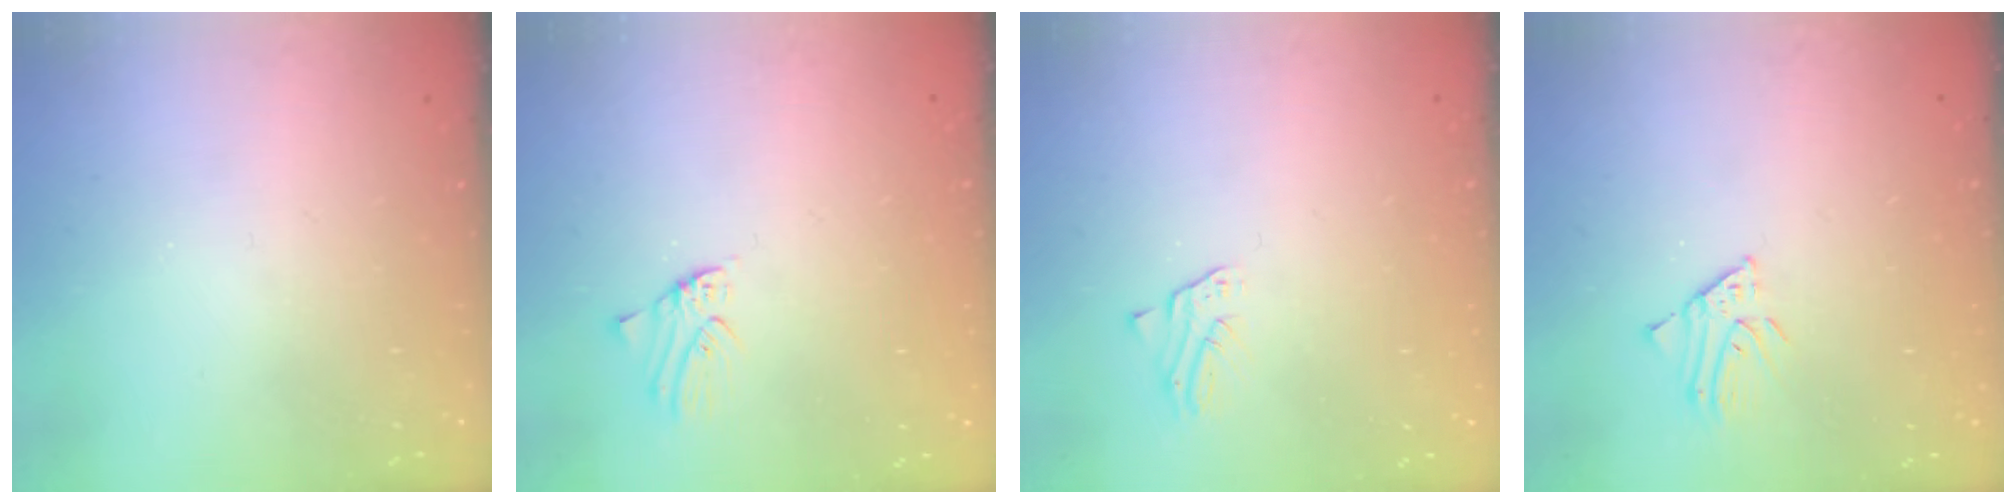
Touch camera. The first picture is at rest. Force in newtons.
{"total": 0.5, "press": 0.5, "slide": 0.1}
{"total": 1.6, "press": 1.6, "slide": 0.2}
{"total": 2.5, "press": 2.5, "slide": 0.2}